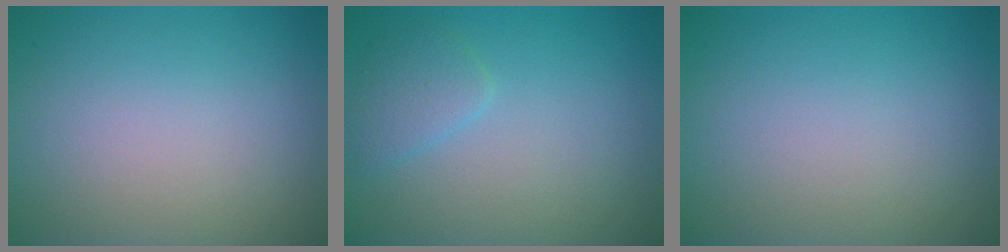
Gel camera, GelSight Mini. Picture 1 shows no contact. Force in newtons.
{"total": 1.8, "press": 1.8, "slide": 0.1}
{"total": 0.0}